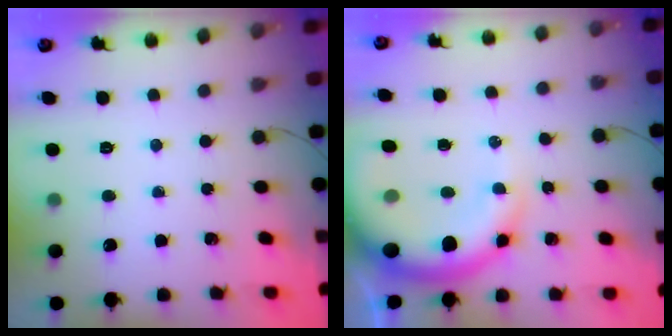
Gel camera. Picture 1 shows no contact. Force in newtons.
{"total": 15.3, "press": 14.9, "slide": 3.5}